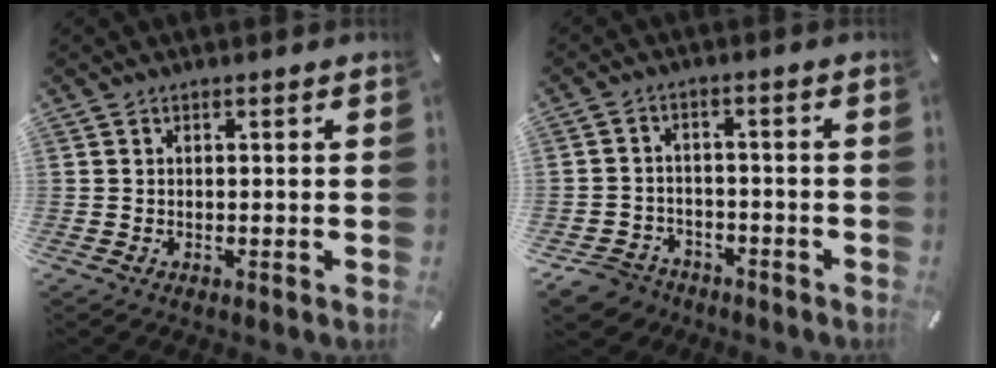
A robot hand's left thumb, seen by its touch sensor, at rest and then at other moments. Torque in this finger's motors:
{"motor_torque": [-0.73, 1.15, 0.42, 0.62, 0.07]}